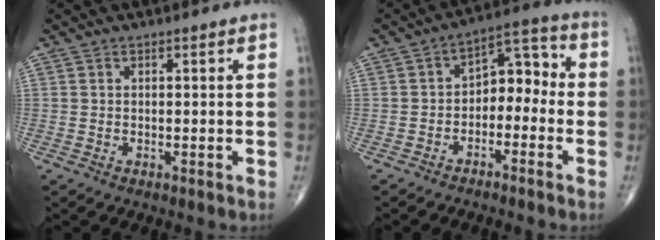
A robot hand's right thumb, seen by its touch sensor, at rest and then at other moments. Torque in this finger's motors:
{"motor_torque": [-0.14, 0.30, 0.42, -0.04, 0.04]}